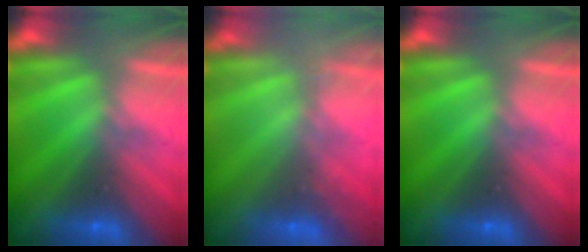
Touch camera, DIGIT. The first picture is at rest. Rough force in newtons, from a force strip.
{"total": 2.6}
{"total": 0.0}